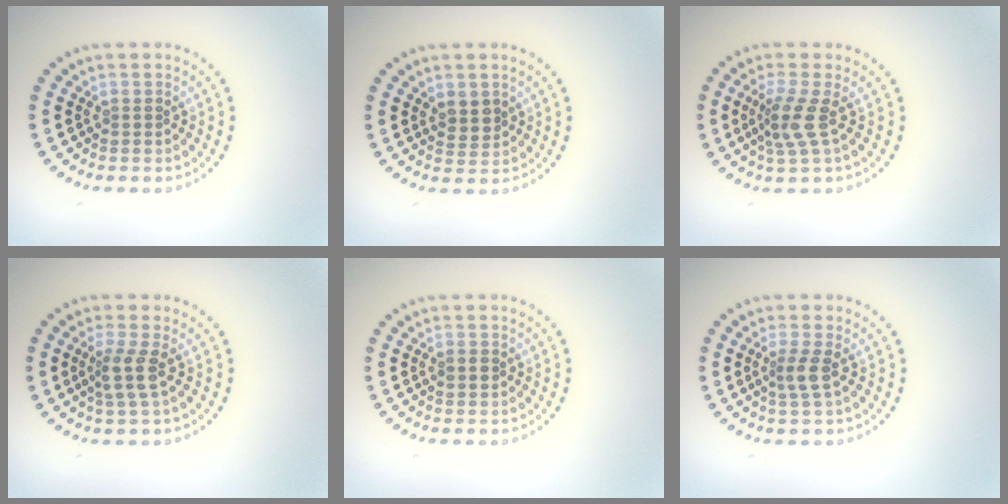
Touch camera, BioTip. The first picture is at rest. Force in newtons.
{"total": 2.0, "press": 1.8, "slide": 0.8}
{"total": 2.9, "press": 2.2, "slide": 1.9}
{"total": 2.5, "press": 2.0, "slide": 1.5}
{"total": 1.3, "press": 1.3, "slide": 0.0}
{"total": 2.0, "press": 1.7, "slide": 1.1}